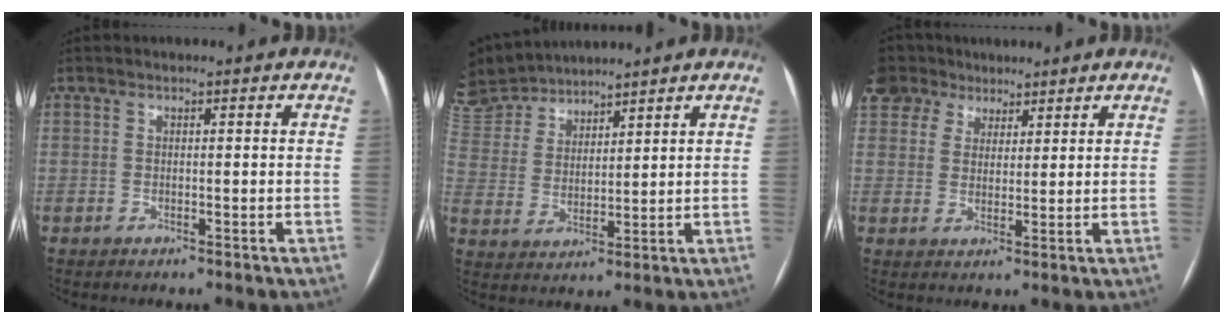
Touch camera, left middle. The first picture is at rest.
{"total": 13.4, "force": [12.2, 4.1, 3.4], "torque": [-0.102, 0.028, 0.257]}
{"total": 7.8, "force": [5.6, 5.2, 1.3], "torque": [-0.031, 0.027, 0.106]}